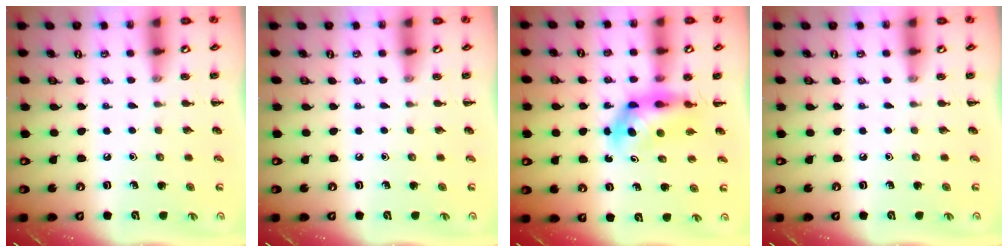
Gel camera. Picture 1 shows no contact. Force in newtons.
{"total": 0.0}
{"total": 6.1, "press": 6.0, "slide": 1.2}
{"total": 0.0}